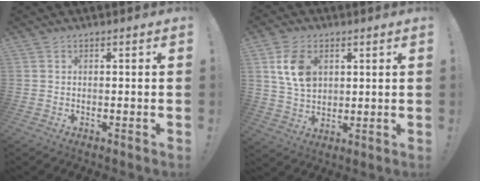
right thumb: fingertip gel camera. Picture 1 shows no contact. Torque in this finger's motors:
{"motor_torque": [0.39, 0.02, 0.41, -0.26, 0.08]}